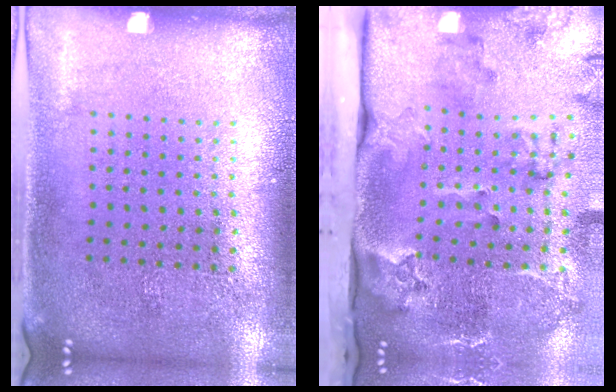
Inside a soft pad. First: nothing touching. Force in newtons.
{"total": 4.0, "press": 2.7, "slide": 3.0}